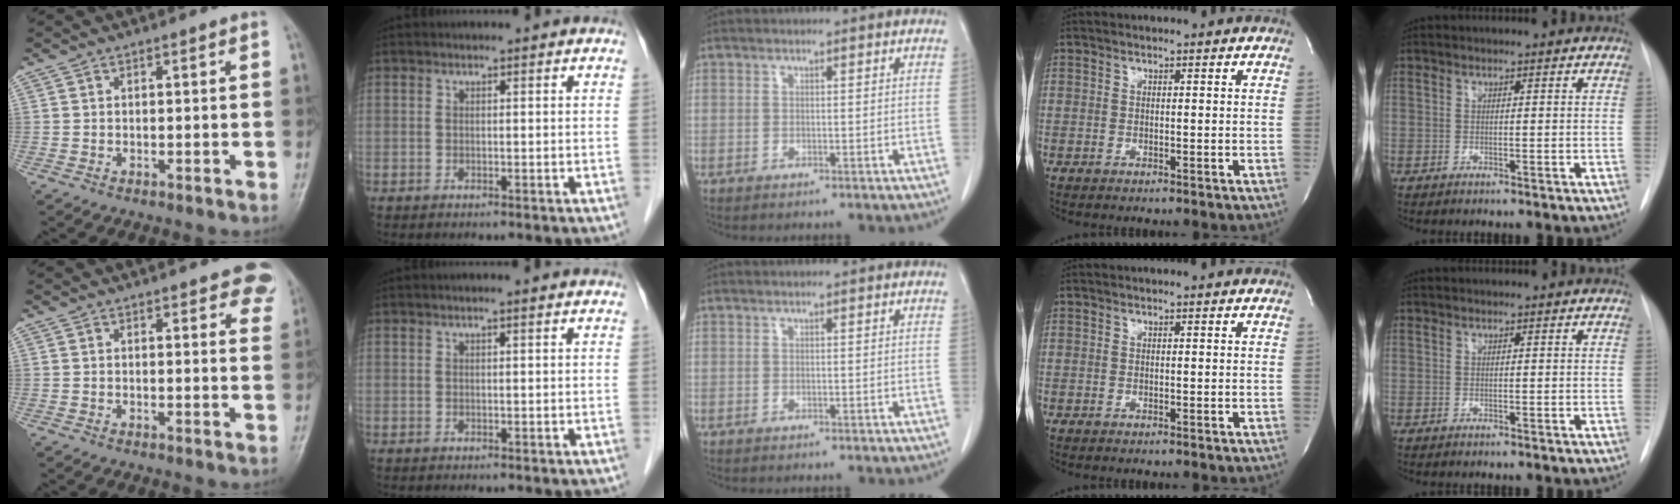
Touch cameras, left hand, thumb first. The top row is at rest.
{"thumb": {"total": 7.8, "force": [5.5, 2.9, 4.7], "torque": [-0.024, -0.017, 0.053]}, "index": {"total": 0.7, "force": [0.4, -0.1, 0.6], "torque": [-0.014, 0.001, 0.008]}}